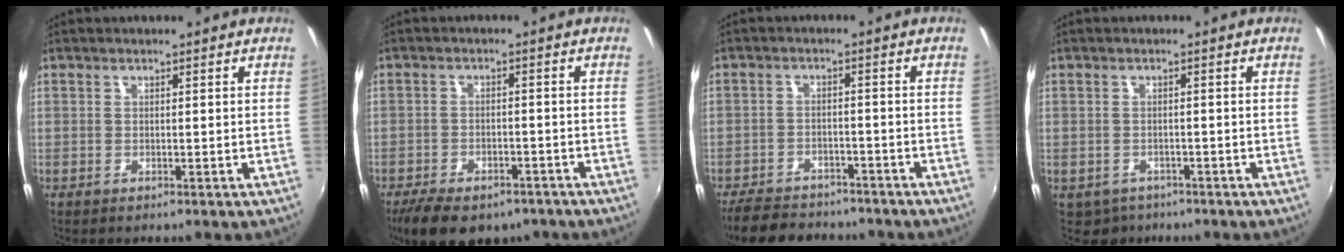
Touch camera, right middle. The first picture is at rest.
{"total": 12.9, "force": [-9.2, 5.9, 6.7], "torque": [-0.150, -0.020, -0.134]}
{"total": 13.1, "force": [-11.1, 5.0, 5.0], "torque": [-0.123, -0.011, -0.165]}
{"total": 3.3, "force": [-2.0, 2.5, 0.6], "torque": [-0.020, -0.006, -0.026]}